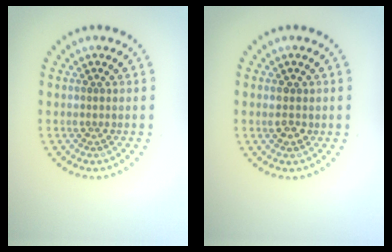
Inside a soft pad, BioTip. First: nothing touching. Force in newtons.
{"total": 1.6, "press": 1.5, "slide": 0.3}